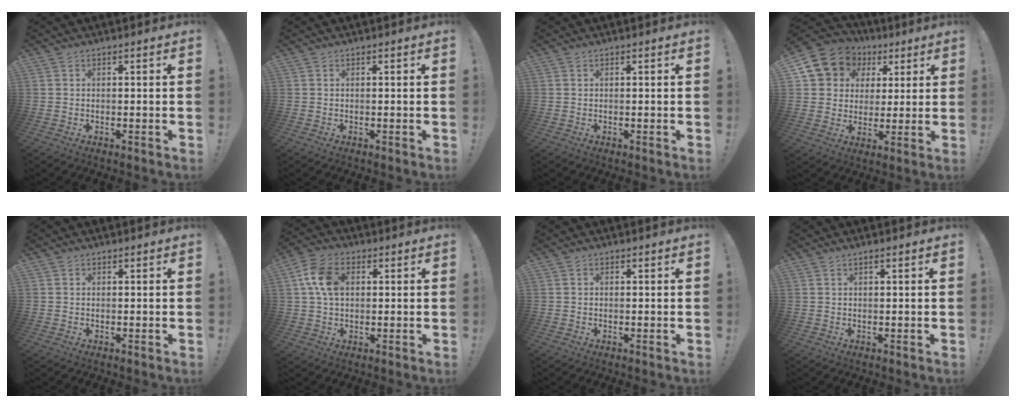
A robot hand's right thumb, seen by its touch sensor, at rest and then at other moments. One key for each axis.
{"total": 0.0}
{"total": 0.0}
{"total": 11.5, "fx": 4.9, "fy": 9.7, "fz": 3.6, "tx": -0.067, "ty": -0.025, "tz": 0.106}
{"total": 0.6, "fx": 0.3, "fy": 0.5, "fz": -0.1, "tx": 0.002, "ty": -0.001, "tz": 0.006}
{"total": 9.7, "fx": 2.0, "fy": 6.6, "fz": 6.8, "tx": -0.131, "ty": 0.012, "tz": 0.041}
{"total": 0.6, "fx": 0.1, "fy": 0.6, "fz": 0.2, "tx": -0.002, "ty": 0.002, "tz": 0.001}
{"total": 0.9, "fx": 0.6, "fy": 0.1, "fz": 0.7, "tx": -0.022, "ty": 0.005, "tz": 0.013}